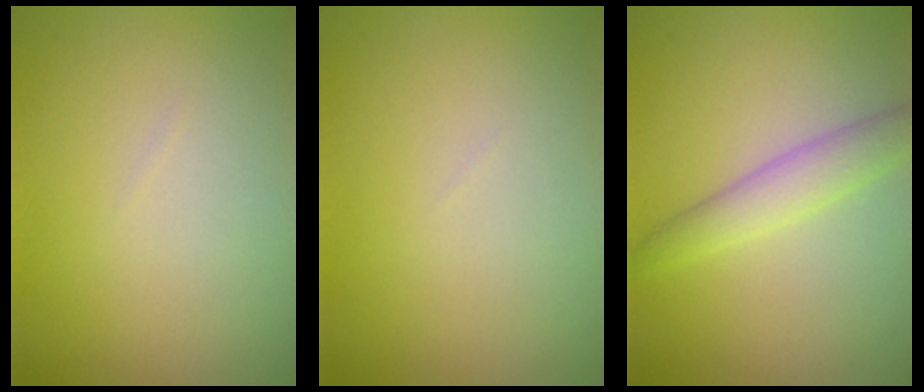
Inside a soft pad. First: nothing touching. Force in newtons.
{"total": 0.0}
{"total": 2.8, "press": 2.8, "slide": 0.2}